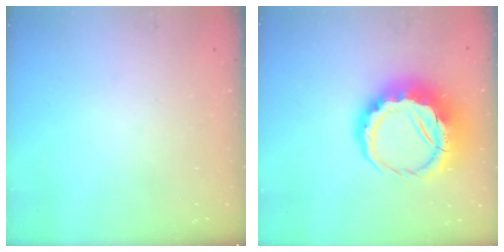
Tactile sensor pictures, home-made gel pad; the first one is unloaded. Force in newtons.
{"total": 13.8, "press": 13.5, "slide": 2.8}